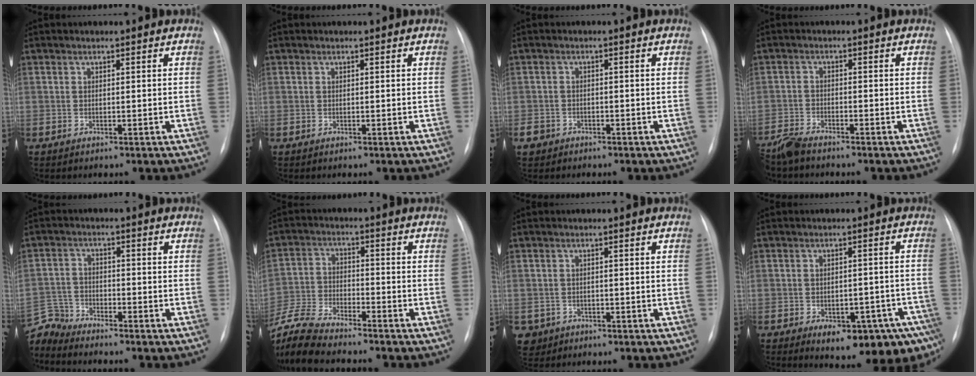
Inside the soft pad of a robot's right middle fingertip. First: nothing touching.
{"total": 0.0}
{"total": 3.0, "force": [-2.1, 2.1, 0.4], "torque": [-0.011, 0.003, -0.038]}
{"total": 4.3, "force": [-4.0, 0.6, 1.4], "torque": [-0.026, -0.016, -0.078]}
{"total": 6.3, "force": [-6.2, 0.4, -0.7], "torque": [0.005, 0.005, -0.125]}
{"total": 13.9, "force": [-12.4, 2.0, 5.8], "torque": [-0.133, -0.011, -0.233]}
{"total": 3.9, "force": [-1.8, 3.4, 0.4], "torque": [-0.006, 0.005, -0.026]}
{"total": 13.4, "force": [-8.1, 5.6, 9.1], "torque": [-0.075, 0.021, -0.098]}